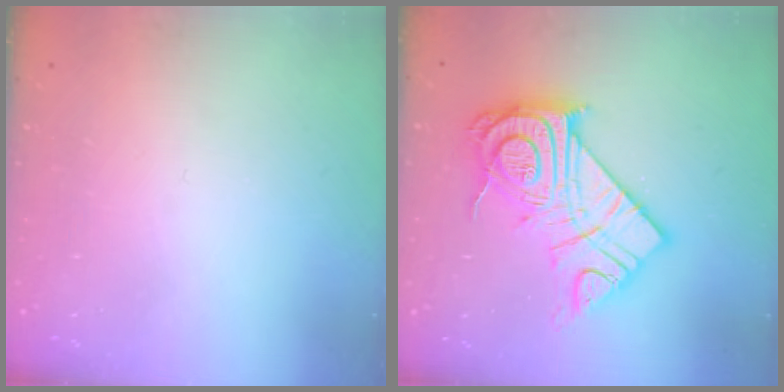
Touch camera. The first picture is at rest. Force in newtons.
{"total": 20.7, "press": 20.7, "slide": 1.7}